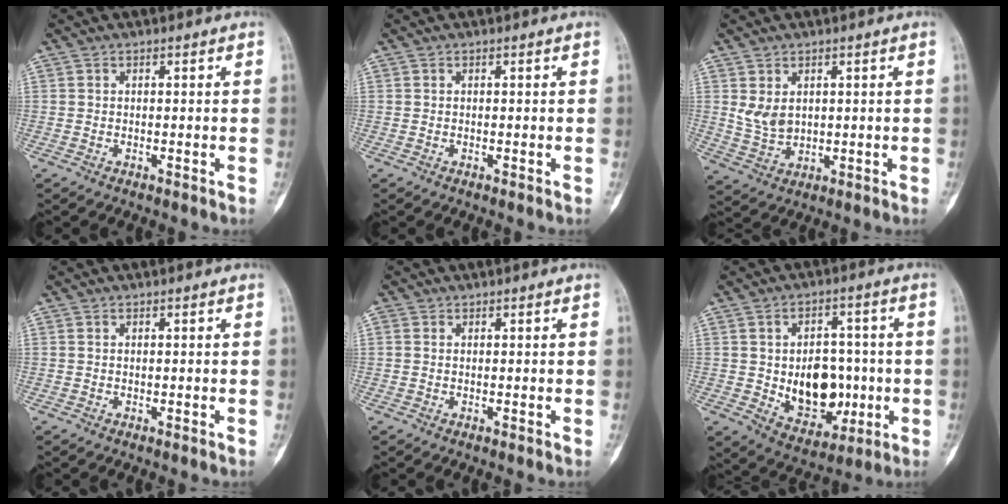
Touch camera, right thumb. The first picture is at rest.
{"total": 0.0}
{"total": 4.8, "force": [1.3, 3.5, 3.0], "torque": [-0.042, -0.011, 0.038]}
{"total": 0.0}
{"total": 0.7, "force": [0.3, 0.5, 0.4], "torque": [-0.010, 0.001, 0.004]}
{"total": 13.9, "force": [-1.4, 9.5, 10.0], "torque": [-0.096, 0.007, -0.004]}